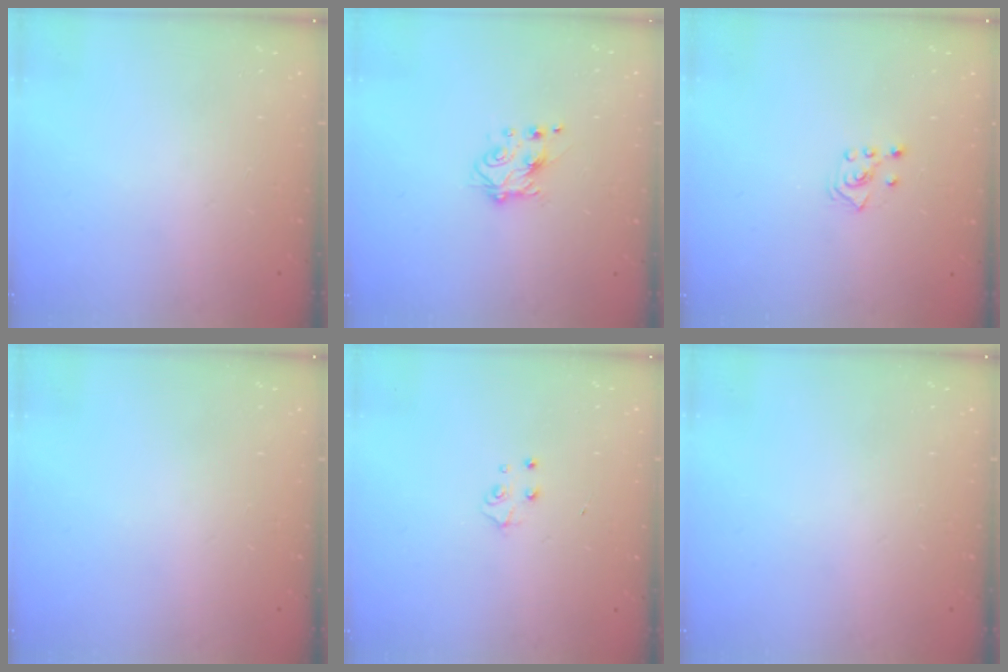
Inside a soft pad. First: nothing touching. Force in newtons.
{"total": 5.6, "press": 5.6, "slide": 0.8}
{"total": 3.6, "press": 3.5, "slide": 0.7}
{"total": 0.0}
{"total": 4.0, "press": 4.0, "slide": 0.5}
{"total": 0.0}